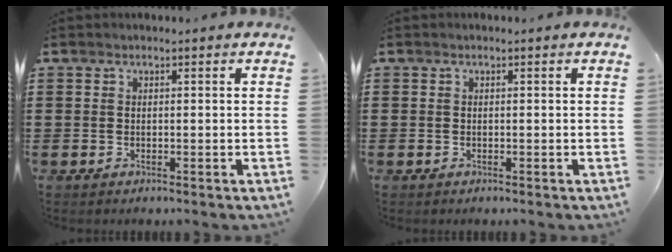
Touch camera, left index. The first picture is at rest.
{"total": 0.0}